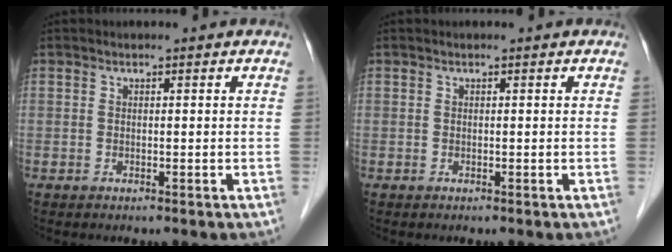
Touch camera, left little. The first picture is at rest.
{"total": 0.0}